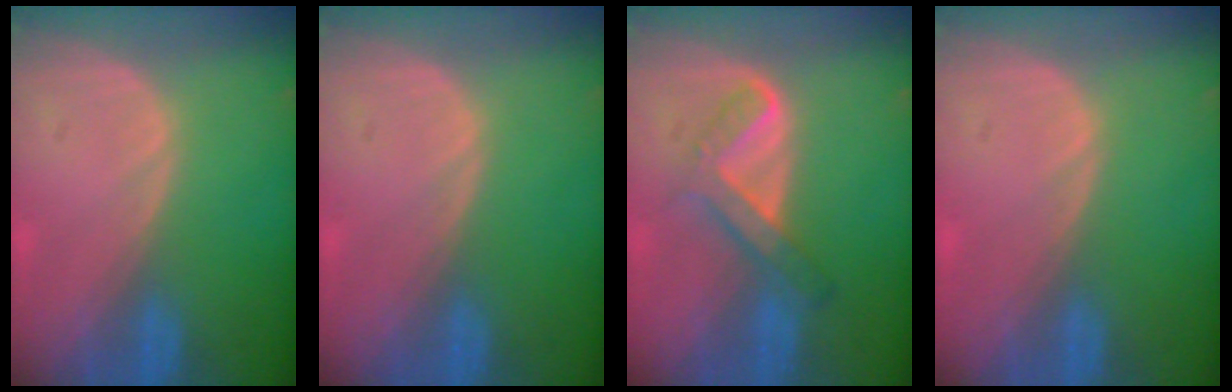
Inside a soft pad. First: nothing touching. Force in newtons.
{"total": 0.0}
{"total": 5.4, "press": 5.0, "slide": 2.0}
{"total": 0.7, "press": 0.1, "slide": 0.7}